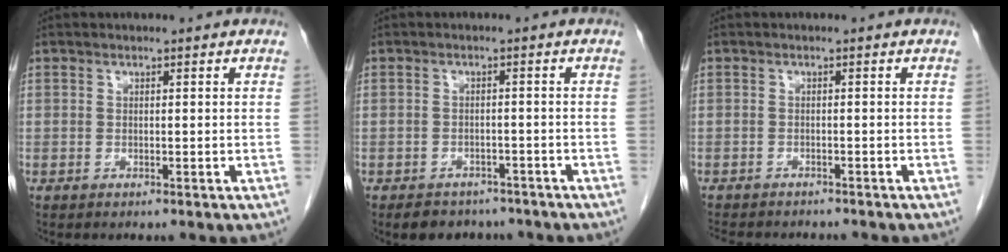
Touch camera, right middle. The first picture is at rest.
{"total": 5.9, "force": [-4.9, 3.1, 1.3], "torque": [-0.017, 0.007, -0.060]}
{"total": 8.6, "force": [-7.7, 2.3, 3.1], "torque": [-0.054, -0.006, -0.103]}